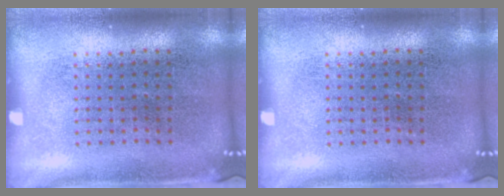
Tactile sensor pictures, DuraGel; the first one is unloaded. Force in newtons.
{"total": 0.0}